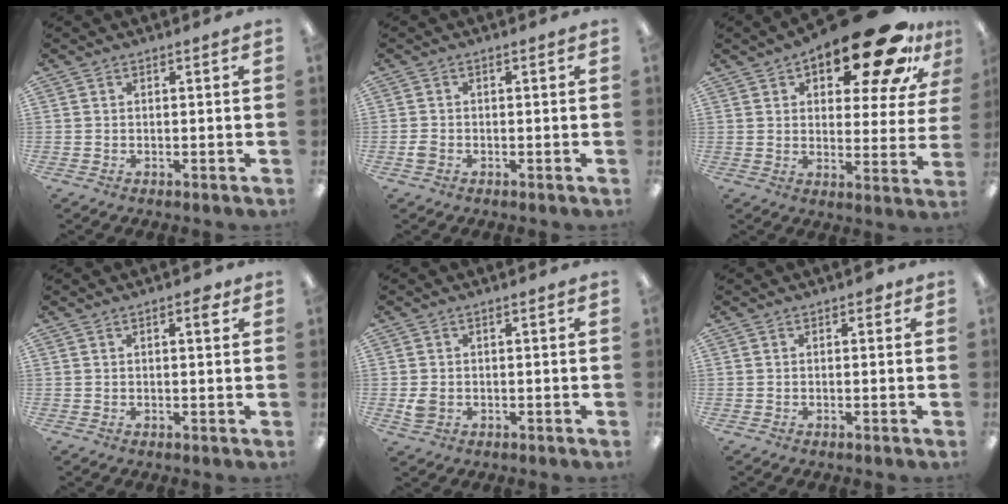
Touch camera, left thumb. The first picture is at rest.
{"total": 1.6, "force": [-0.7, 1.2, 0.9], "torque": [-0.016, 0.004, -0.013]}
{"total": 22.0, "force": [15.0, 7.7, 14.2], "torque": [-0.200, -0.092, 0.243]}
{"total": 2.8, "force": [1.4, 0.8, 2.2], "torque": [-0.023, -0.006, 0.017]}
{"total": 2.8, "force": [-0.4, 2.2, 1.8], "torque": [-0.030, -0.001, -0.010]}
{"total": 1.0, "force": [0.5, 0.6, 0.7], "torque": [-0.006, 0.000, 0.006]}